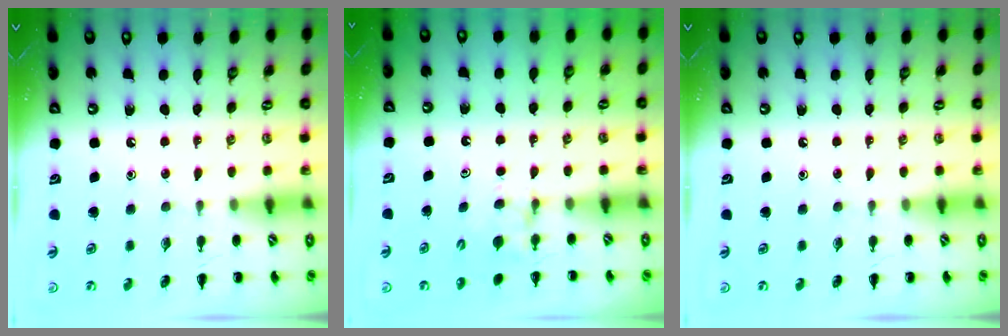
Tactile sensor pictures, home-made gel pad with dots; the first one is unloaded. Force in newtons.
{"total": 4.2, "press": 4.0, "slide": 1.5}
{"total": 0.0}